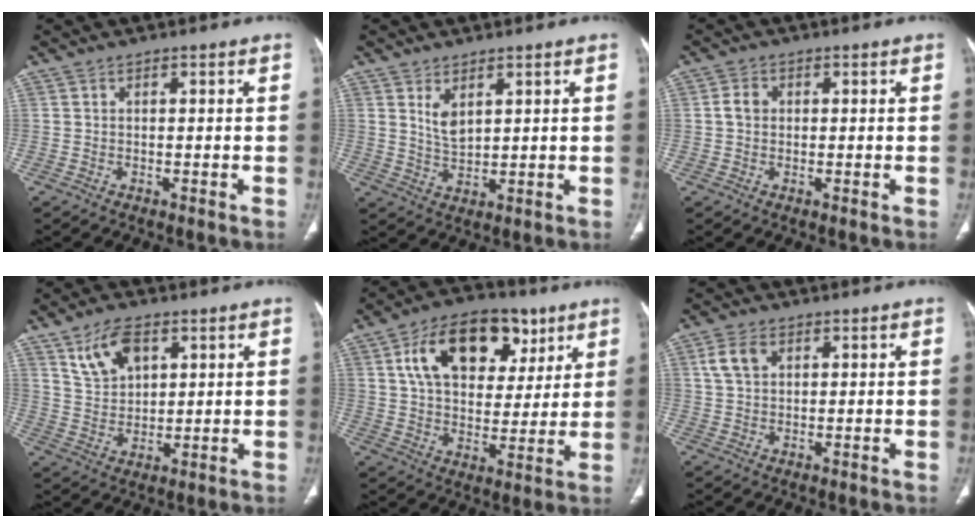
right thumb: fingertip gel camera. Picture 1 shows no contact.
{"total": 4.2, "force": [2.0, 2.2, 2.9], "torque": [-0.046, -0.018, 0.046]}
{"total": 2.6, "force": [0.2, 2.1, 1.4], "torque": [-0.021, 0.006, 0.000]}
{"total": 8.7, "force": [4.4, 5.1, 5.4], "torque": [-0.081, -0.018, 0.089]}
{"total": 19.2, "force": [8.2, 12.1, 12.4], "torque": [-0.163, -0.007, 0.131]}
{"total": 4.5, "force": [1.7, 3.1, 2.9], "torque": [-0.056, 0.005, 0.034]}